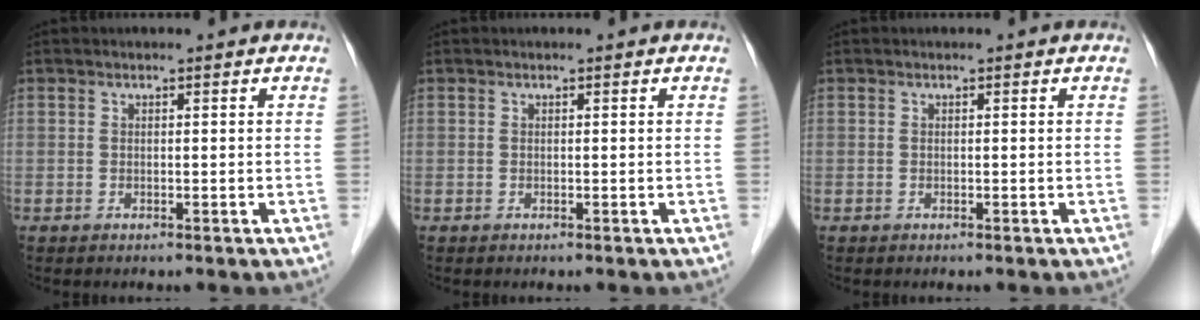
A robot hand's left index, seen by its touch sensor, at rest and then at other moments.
{"total": 0.0}
{"total": 0.0}